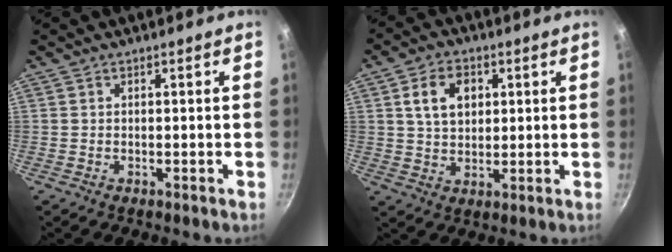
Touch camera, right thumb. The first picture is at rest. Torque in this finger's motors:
{"motor_torque": [-0.57, 0.77, 0.23, -0.18, 0.13]}